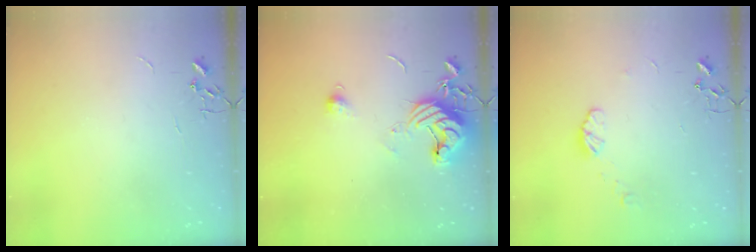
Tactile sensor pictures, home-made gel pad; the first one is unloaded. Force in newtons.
{"total": 11.8, "press": 11.7, "slide": 1.3}
{"total": 5.8, "press": 5.8, "slide": 0.5}